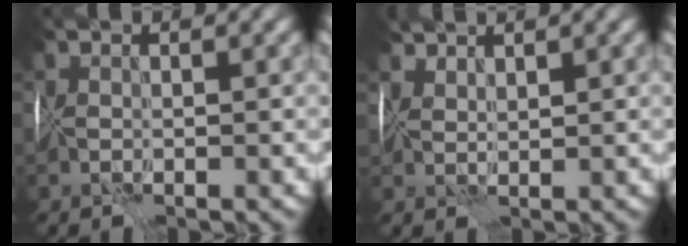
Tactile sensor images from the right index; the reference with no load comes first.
{"total": 3.0, "force": [3.0, -0.2, -0.4], "torque": [0.003, 0.008, 0.071]}